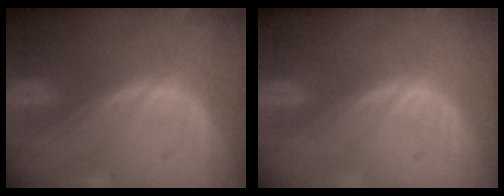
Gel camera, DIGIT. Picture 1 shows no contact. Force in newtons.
{"total": 0.0}